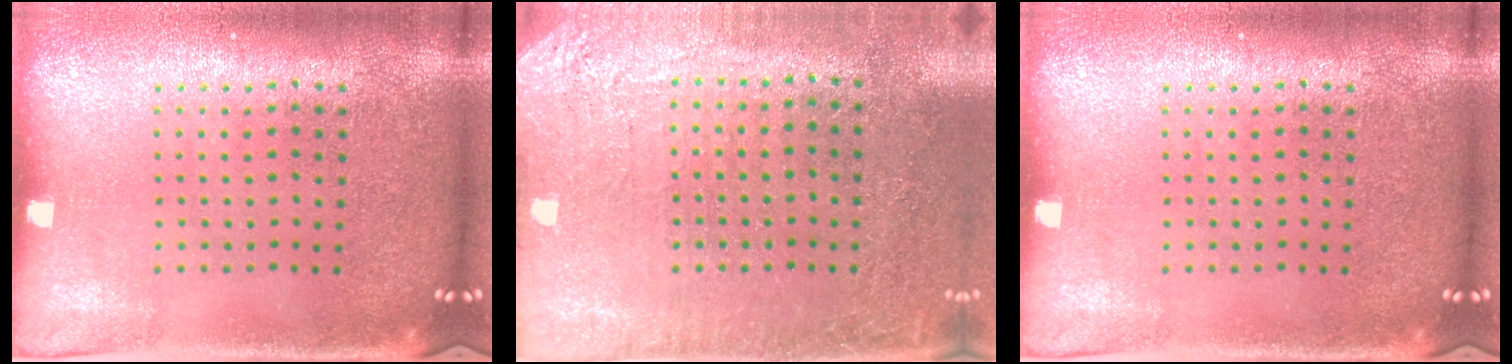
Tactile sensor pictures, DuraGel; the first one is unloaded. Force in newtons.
{"total": 2.8, "press": 2.6, "slide": 1.1}
{"total": 0.0}